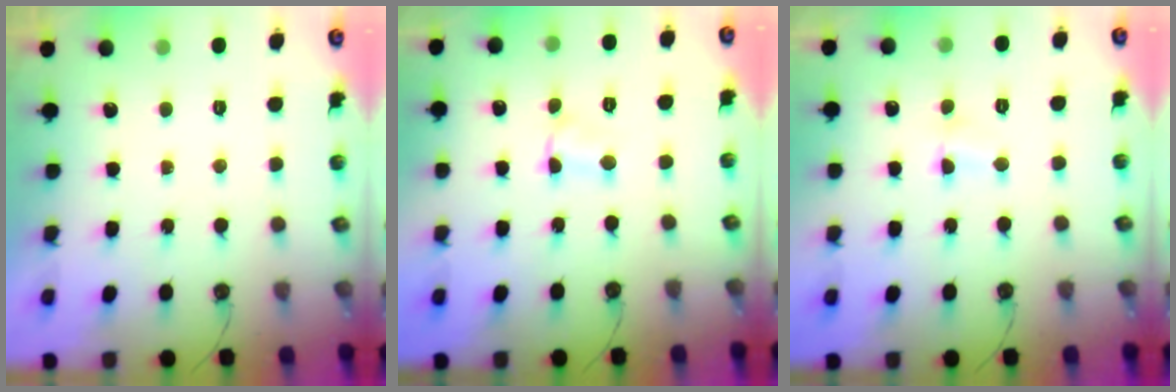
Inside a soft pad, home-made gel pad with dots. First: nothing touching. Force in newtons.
{"total": 1.9, "press": 1.9, "slide": 0.3}
{"total": 2.6, "press": 2.5, "slide": 0.5}